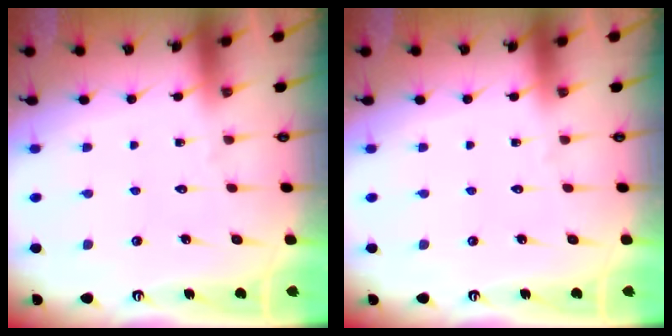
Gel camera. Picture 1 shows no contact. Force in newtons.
{"total": 0.0}